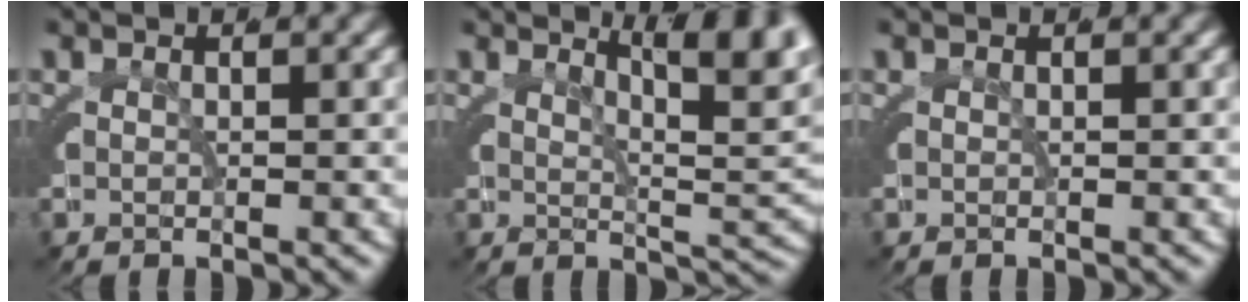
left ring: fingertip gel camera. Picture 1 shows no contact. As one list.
[{"total": 7.0, "force": [3.2, 1.6, 6.0], "torque": [-0.044, 0.011, 0.042]}, {"total": 0.0}]